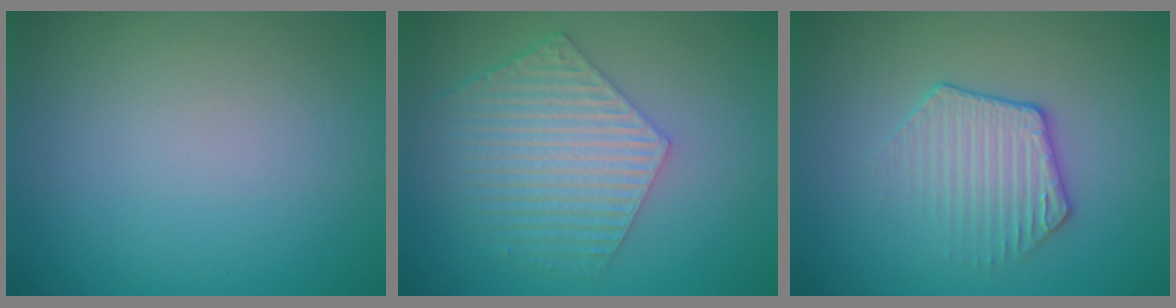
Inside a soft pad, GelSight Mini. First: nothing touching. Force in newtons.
{"total": 6.0, "press": 4.5, "slide": 4.0}
{"total": 2.7, "press": 2.2, "slide": 1.6}